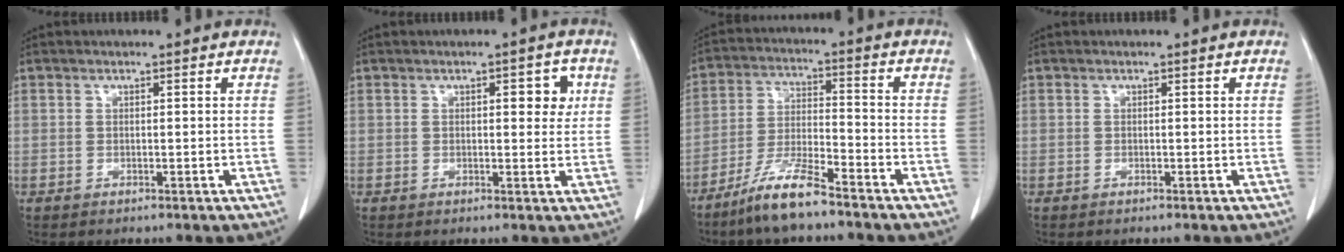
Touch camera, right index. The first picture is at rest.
{"total": 3.5, "force": [1.1, 1.5, 3.0], "torque": [-0.030, 0.002, 0.010]}
{"total": 8.8, "force": [-6.9, 0.7, 5.5], "torque": [-0.113, -0.018, -0.136]}
{"total": 0.0}